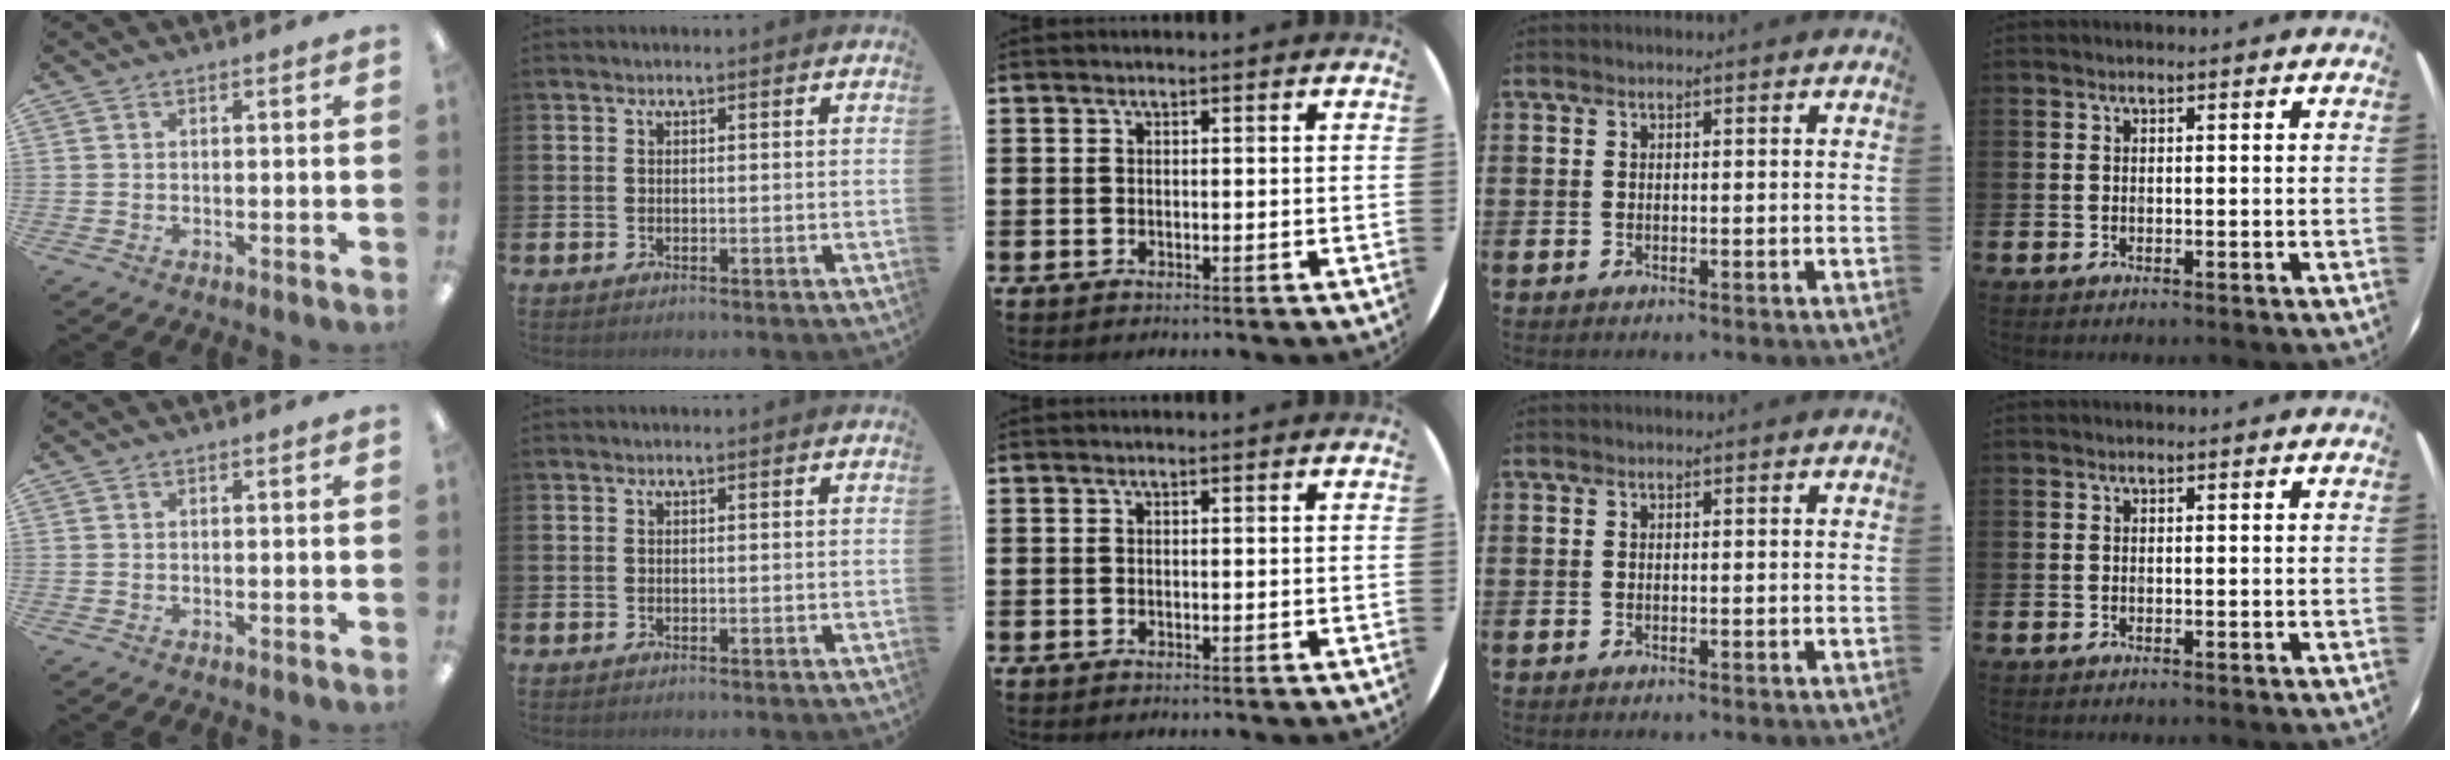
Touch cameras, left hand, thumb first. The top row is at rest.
{}